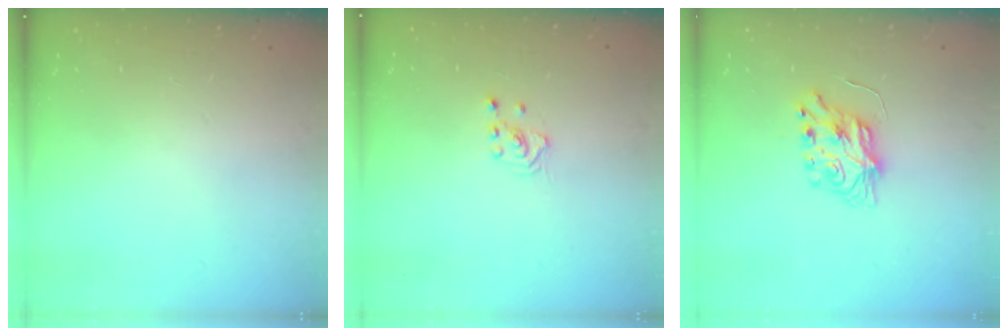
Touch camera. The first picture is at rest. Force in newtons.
{"total": 2.0, "press": 2.0, "slide": 0.3}
{"total": 7.3, "press": 7.3, "slide": 0.3}